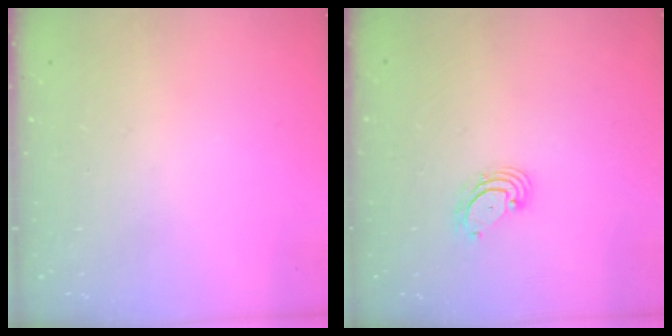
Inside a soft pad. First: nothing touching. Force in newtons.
{"total": 3.5, "press": 3.5, "slide": 0.4}